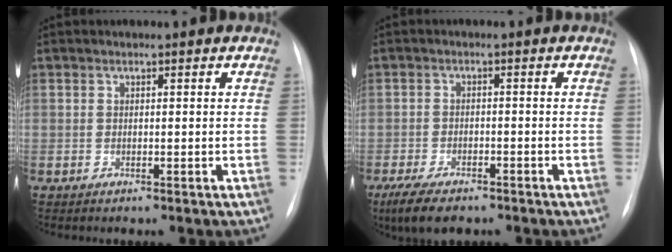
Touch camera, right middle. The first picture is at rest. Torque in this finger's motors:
{"motor_torque": [1.12, -1.01, 0.41, 0.08]}